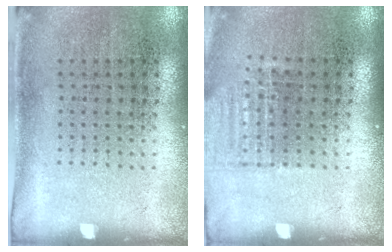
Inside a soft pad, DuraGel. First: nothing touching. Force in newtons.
{"total": 1.0, "press": 1.0, "slide": 0.4}